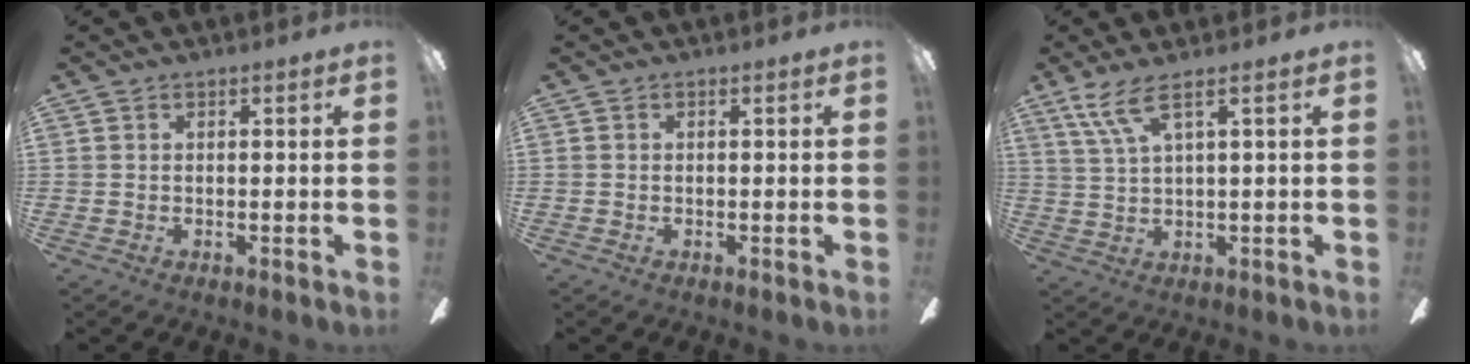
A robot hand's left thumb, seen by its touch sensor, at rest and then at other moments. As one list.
[{"total": 0.0}, {"total": 7.2, "force": [4.1, 1.5, 5.7], "torque": [-0.118, -0.002, 0.075]}]